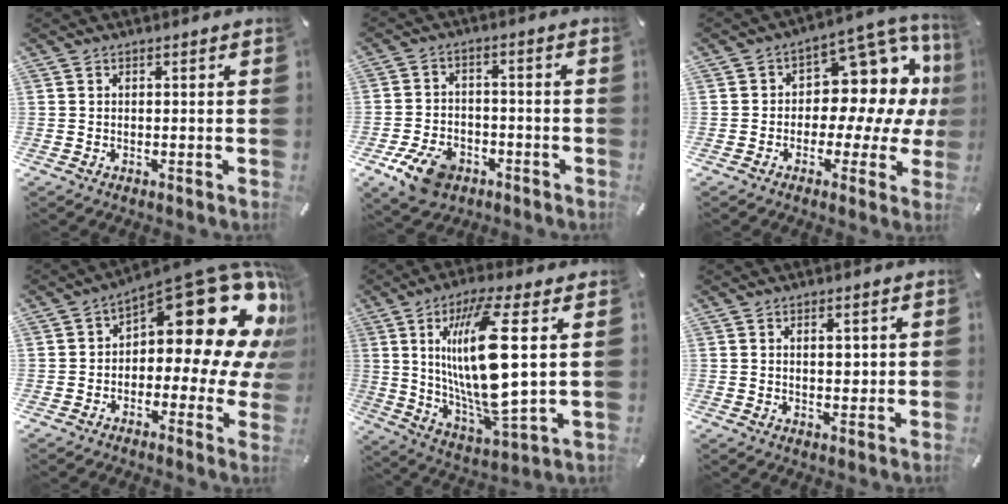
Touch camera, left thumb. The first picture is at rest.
{"total": 9.3, "force": [-5.2, 6.1, 4.7], "torque": [-0.088, 0.025, -0.093]}
{"total": 12.0, "force": [3.9, 8.3, 7.8], "torque": [-0.100, -0.050, 0.068]}
{"total": 21.9, "force": [10.1, 9.9, 16.7], "torque": [-0.213, -0.084, 0.170]}
{"total": 20.6, "force": [4.9, 5.2, 19.3], "torque": [-0.396, -0.029, 0.060]}
{"total": 2.8, "force": [0.7, 1.7, 2.2], "torque": [-0.030, 0.000, 0.007]}